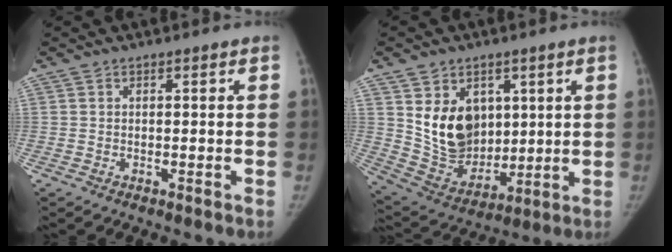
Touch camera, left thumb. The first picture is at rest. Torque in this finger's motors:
{"motor_torque": [-0.02, 0.29, 0.07, -0.05, 0.05]}